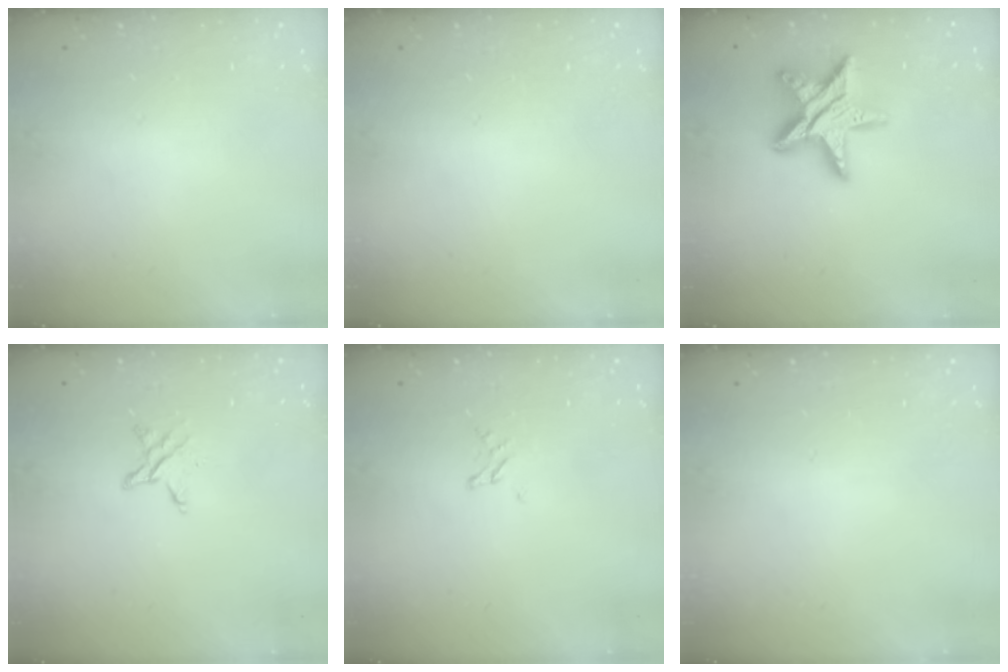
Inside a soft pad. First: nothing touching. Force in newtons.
{"total": 0.0}
{"total": 14.9, "press": 14.8, "slide": 1.0}
{"total": 3.9, "press": 3.8, "slide": 0.4}
{"total": 1.2, "press": 1.2, "slide": 0.1}
{"total": 0.0}